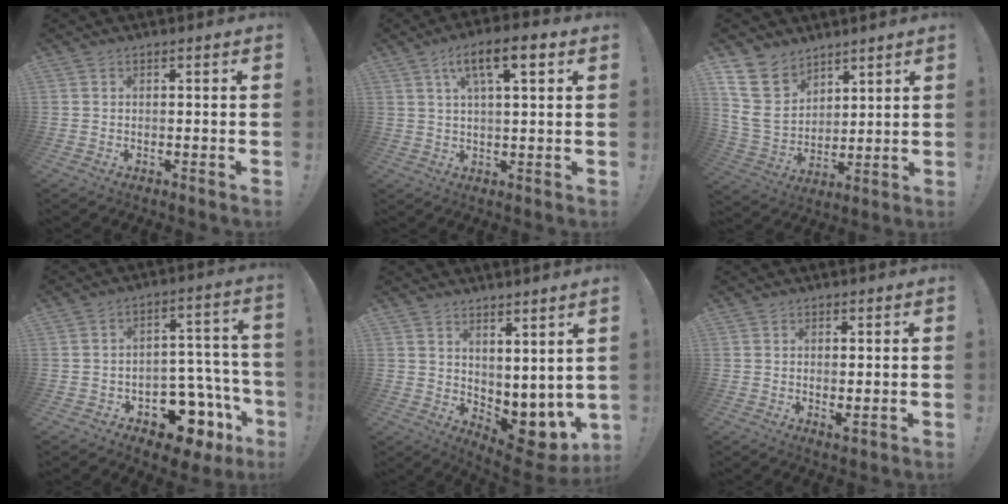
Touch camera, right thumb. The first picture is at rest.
{"total": 9.5, "force": [4.0, 2.6, 8.2], "torque": [-0.128, -0.010, 0.065]}
{"total": 16.2, "force": [9.4, 11.0, 7.3], "torque": [-0.145, -0.059, 0.182]}
{"total": 13.5, "force": [-7.9, 8.1, 7.4], "torque": [-0.051, 0.068, -0.122]}
{"total": 5.5, "force": [1.6, 3.9, 3.5], "torque": [-0.021, -0.044, 0.038]}
{"total": 2.1, "force": [0.5, 0.5, 2.0], "torque": [-0.023, -0.008, 0.007]}